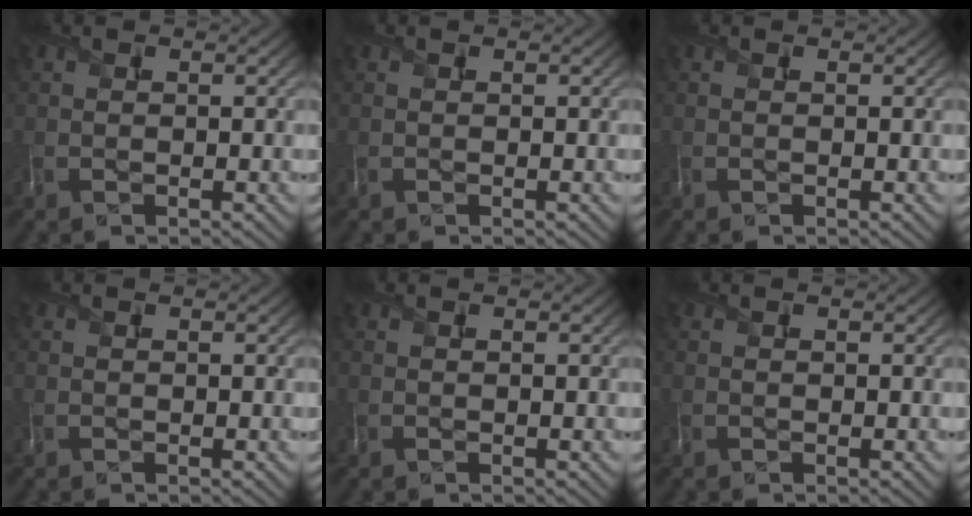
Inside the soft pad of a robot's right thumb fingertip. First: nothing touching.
{"total": 0.0}
{"total": 0.0}
{"total": 0.0}
{"total": 0.0}
{"total": 0.0}